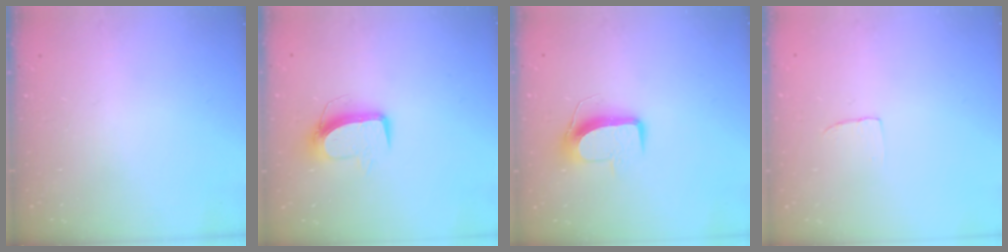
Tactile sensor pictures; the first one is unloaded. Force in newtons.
{"total": 10.0, "press": 10.0, "slide": 0.3}
{"total": 9.6, "press": 9.6, "slide": 0.2}
{"total": 2.4, "press": 2.4, "slide": 0.1}